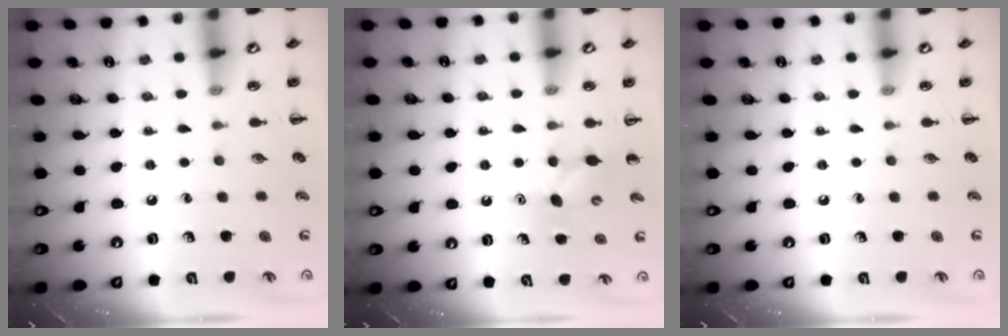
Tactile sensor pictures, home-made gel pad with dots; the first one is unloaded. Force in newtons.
{"total": 4.1, "press": 3.9, "slide": 1.3}
{"total": 0.0}